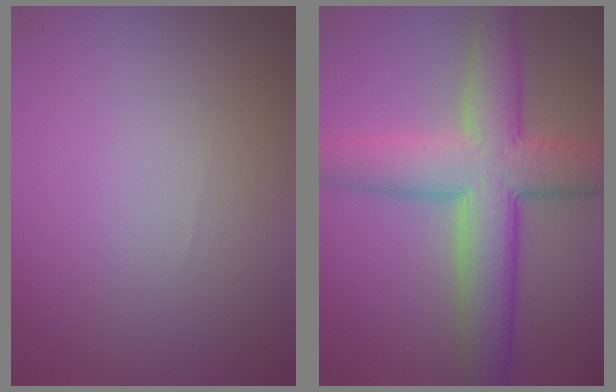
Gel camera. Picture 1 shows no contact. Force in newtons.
{"total": 8.4, "press": 8.4, "slide": 0.3}